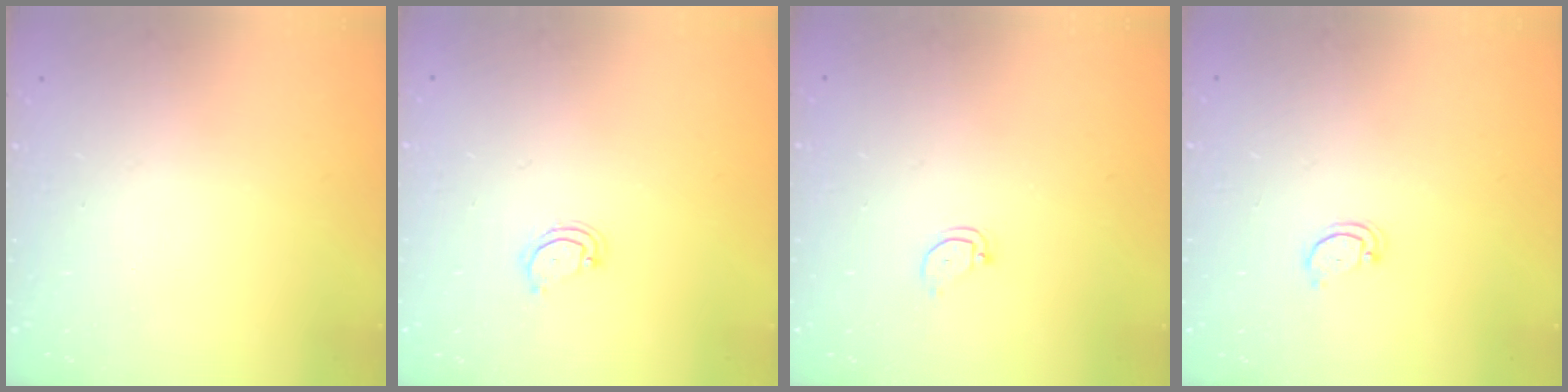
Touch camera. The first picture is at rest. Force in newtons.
{"total": 4.0, "press": 3.9, "slide": 0.4}
{"total": 2.4, "press": 2.4, "slide": 0.2}
{"total": 2.2, "press": 2.2, "slide": 0.4}